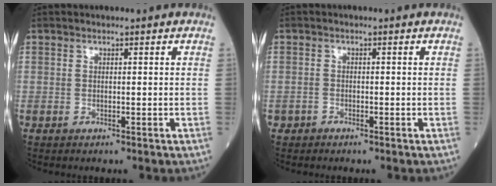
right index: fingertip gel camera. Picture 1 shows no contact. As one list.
[{"total": 0.8, "force": [-0.6, 0.6, 0.0], "torque": [-0.007, 0.003, -0.012]}]